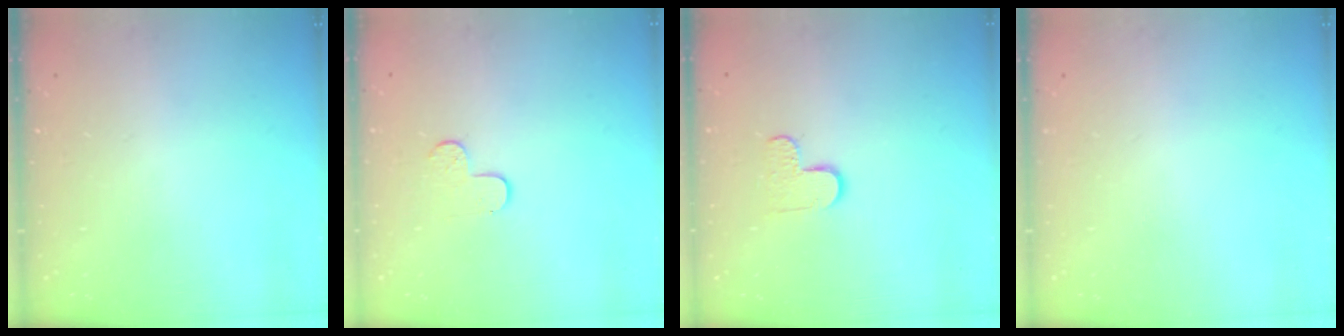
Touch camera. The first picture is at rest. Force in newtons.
{"total": 3.7, "press": 3.6, "slide": 0.4}
{"total": 5.5, "press": 5.5, "slide": 0.5}
{"total": 0.0}